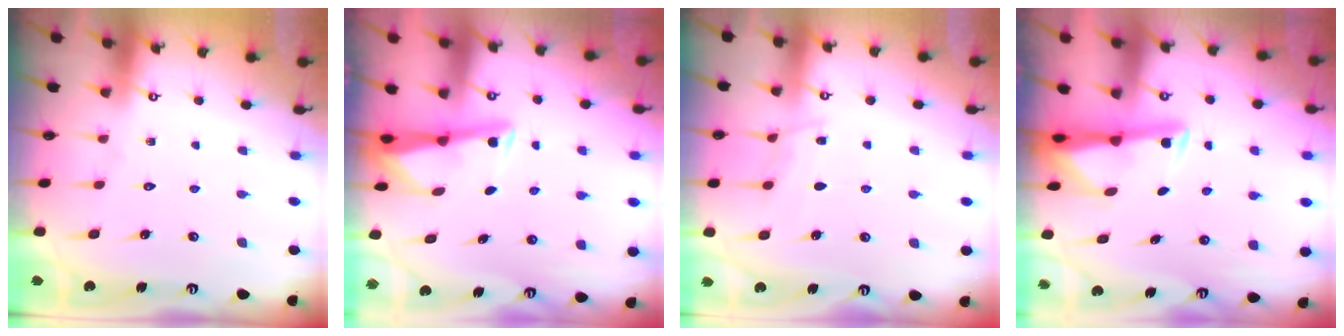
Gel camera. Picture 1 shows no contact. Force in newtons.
{"total": 3.0, "press": 3.0, "slide": 0.3}
{"total": 5.7, "press": 5.7, "slide": 0.7}
{"total": 2.9, "press": 2.8, "slide": 0.5}